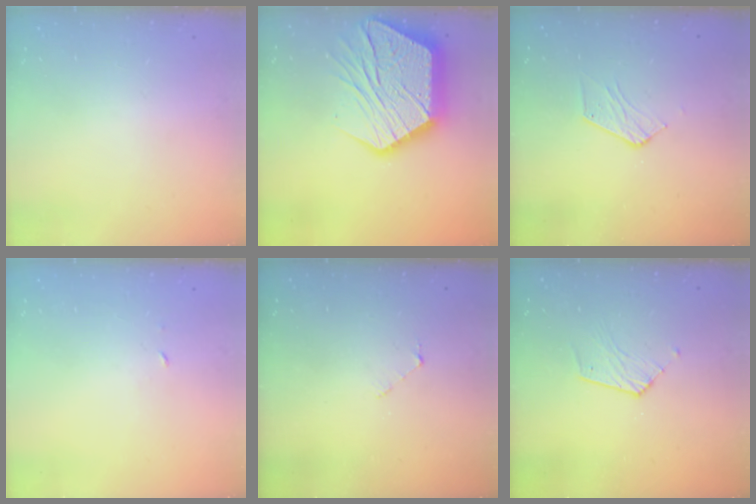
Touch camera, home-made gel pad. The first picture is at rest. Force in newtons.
{"total": 27.1, "press": 27.0, "slide": 2.2}
{"total": 5.8, "press": 5.8, "slide": 0.3}
{"total": 1.9, "press": 1.9, "slide": 0.1}
{"total": 1.6, "press": 1.6, "slide": 0.1}
{"total": 5.9, "press": 5.8, "slide": 0.5}